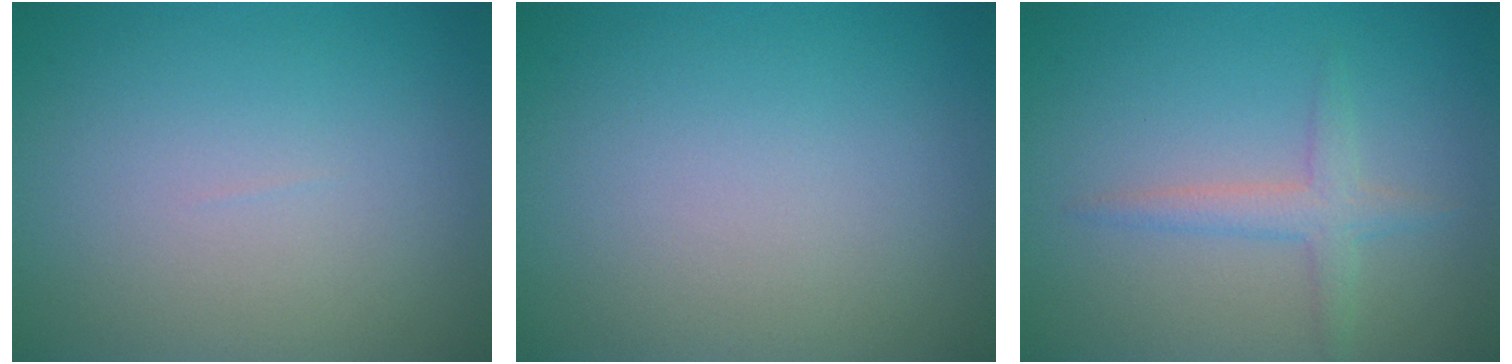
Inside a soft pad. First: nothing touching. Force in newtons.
{"total": 0.0}
{"total": 2.2, "press": 2.2, "slide": 0.1}